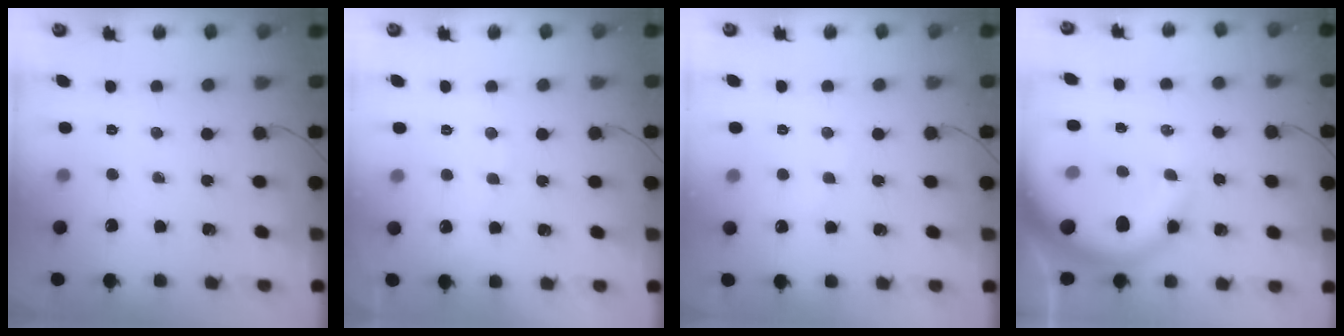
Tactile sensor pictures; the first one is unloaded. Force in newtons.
{"total": 5.7, "press": 5.7, "slide": 0.9}
{"total": 4.2, "press": 4.0, "slide": 1.1}
{"total": 11.4, "press": 11.2, "slide": 2.4}